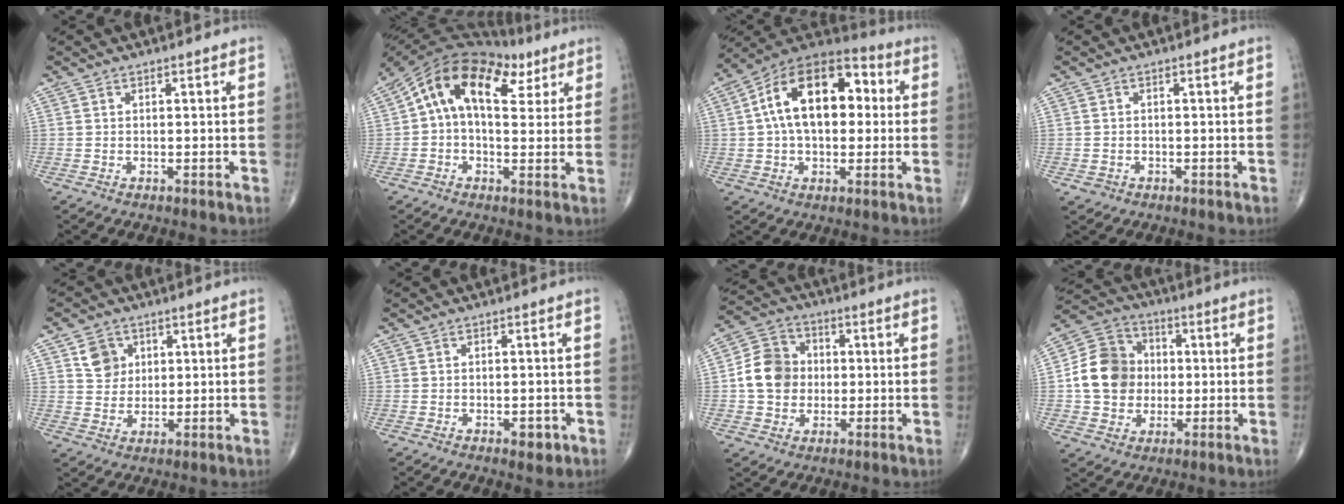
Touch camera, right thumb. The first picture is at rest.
{"total": 17.0, "force": [6.0, 9.7, 12.6], "torque": [-0.193, 0.034, 0.091]}
{"total": 19.2, "force": [2.9, 11.3, 15.2], "torque": [-0.230, 0.035, 0.037]}
{"total": 1.5, "force": [-0.6, 1.3, 0.3], "torque": [-0.002, 0.005, -0.006]}
{"total": 5.5, "force": [2.1, 4.7, 1.9], "torque": [-0.010, -0.009, 0.037]}
{"total": 2.7, "force": [-1.1, 1.5, 1.9], "torque": [-0.016, 0.004, -0.012]}
{"total": 10.2, "force": [-0.2, 8.8, 5.1], "torque": [-0.071, 0.019, -0.013]}
{"total": 13.1, "force": [0.1, 11.3, 6.7], "torque": [-0.099, 0.024, -0.003]}